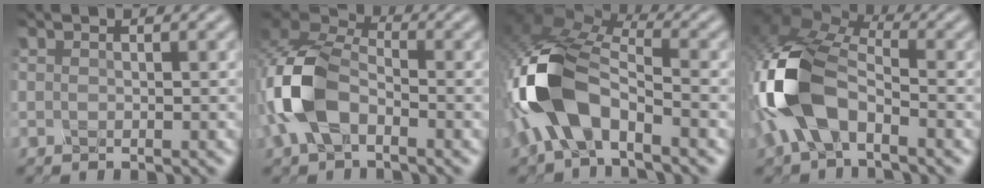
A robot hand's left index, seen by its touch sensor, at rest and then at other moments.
{"total": 8.1, "force": [-2.1, 5.3, 5.8], "torque": [-0.140, 0.013, -0.060]}
{"total": 10.3, "force": [-3.7, 5.6, 7.8], "torque": [-0.170, 0.006, -0.083]}
{"total": 10.3, "force": [-3.0, 5.9, 7.9], "torque": [-0.187, 0.003, -0.069]}